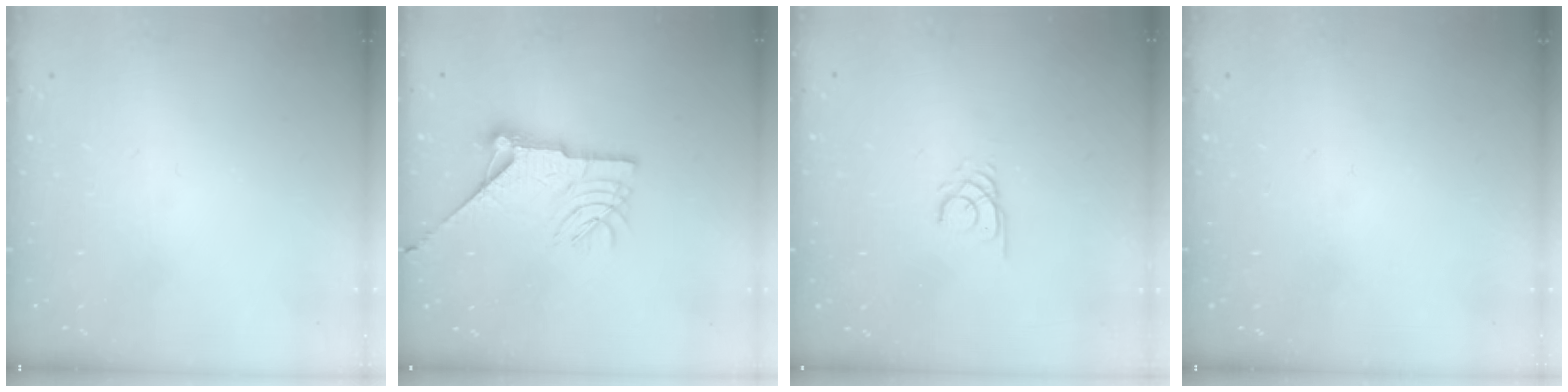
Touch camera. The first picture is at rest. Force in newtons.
{"total": 13.8, "press": 13.8, "slide": 0.6}
{"total": 2.2, "press": 2.2, "slide": 0.2}
{"total": 0.0}